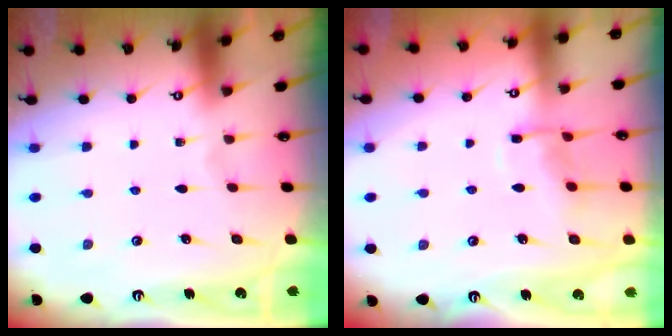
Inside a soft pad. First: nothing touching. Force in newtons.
{"total": 7.3, "press": 7.2, "slide": 0.7}